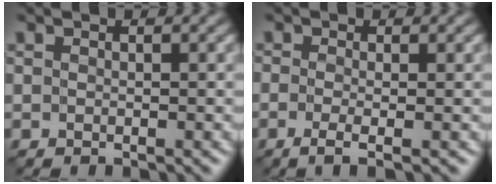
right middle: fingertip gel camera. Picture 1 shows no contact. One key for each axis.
{"total": 1.8, "fx": -0.7, "fy": 0.3, "fz": 1.6, "tx": -0.031, "ty": -0.005, "tz": -0.019}